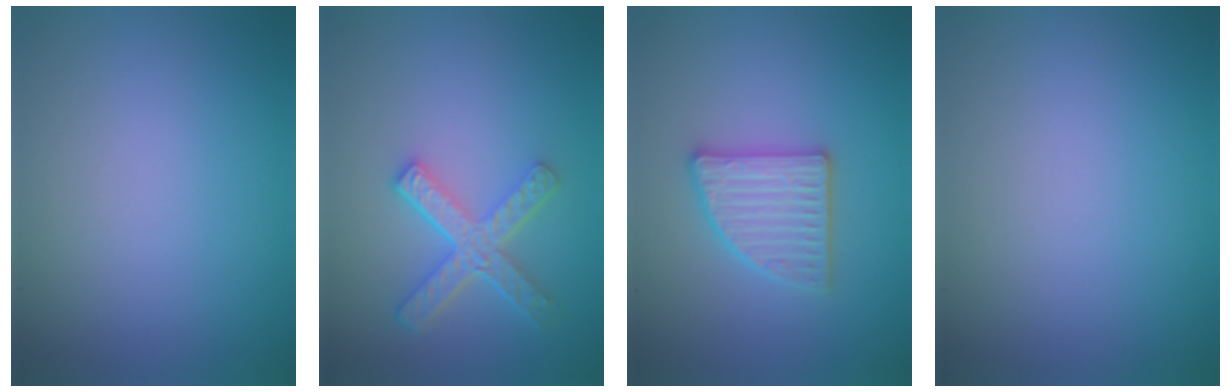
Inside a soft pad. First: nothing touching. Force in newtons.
{"total": 4.7, "press": 3.5, "slide": 3.0}
{"total": 3.6, "press": 3.5, "slide": 0.5}
{"total": 0.0}